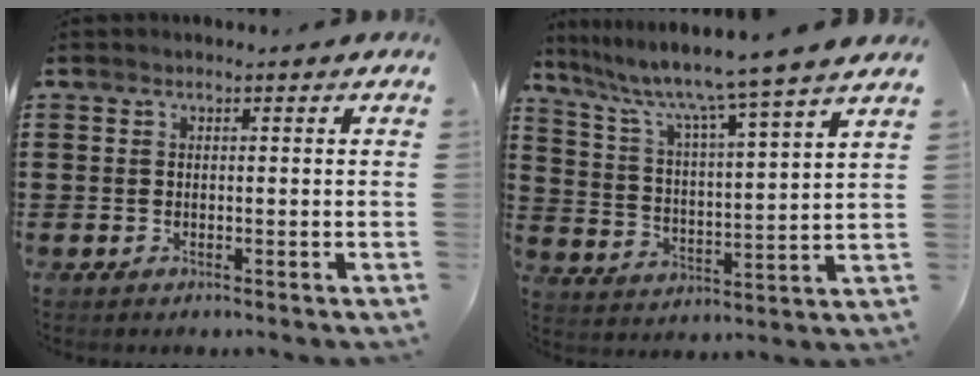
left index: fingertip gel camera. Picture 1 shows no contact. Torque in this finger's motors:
{"motor_torque": [1.29, -0.85, 0.43, 0.21]}